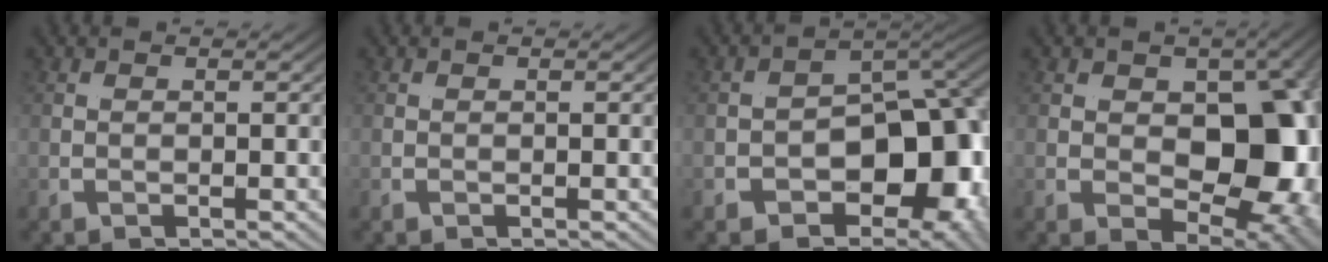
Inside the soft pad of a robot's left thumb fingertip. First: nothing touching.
{"total": 0.0}
{"total": 12.9, "force": [-2.6, 7.7, 10.1], "torque": [-0.160, -0.026, -0.021]}
{"total": 14.4, "force": [0.8, 9.1, 11.2], "torque": [-0.153, -0.008, 0.015]}